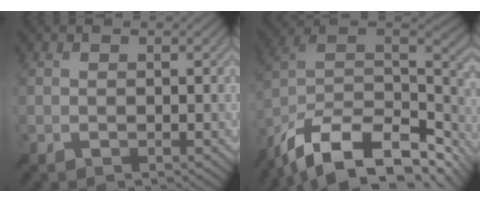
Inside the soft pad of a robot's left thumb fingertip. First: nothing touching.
{"total": 16.7, "force": [-11.2, 7.0, 10.1], "torque": [-0.239, -0.014, -0.179]}